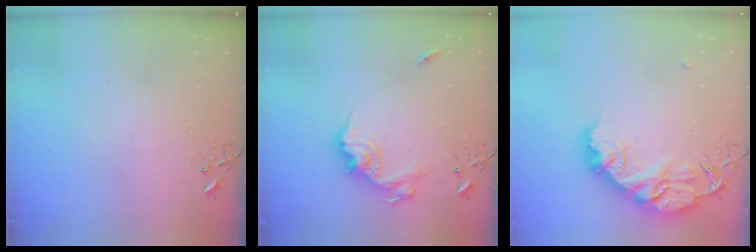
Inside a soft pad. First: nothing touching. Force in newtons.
{"total": 14.8, "press": 14.8, "slide": 0.8}
{"total": 25.5, "press": 25.4, "slide": 2.1}